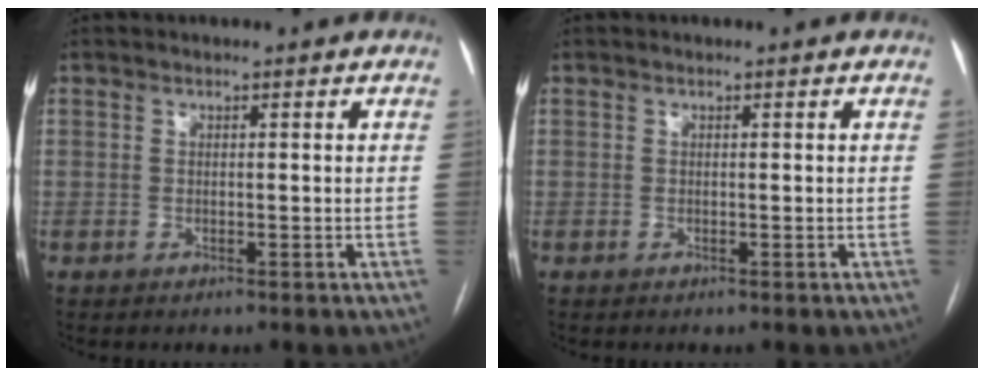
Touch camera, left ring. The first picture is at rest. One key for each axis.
{"total": 0.0}